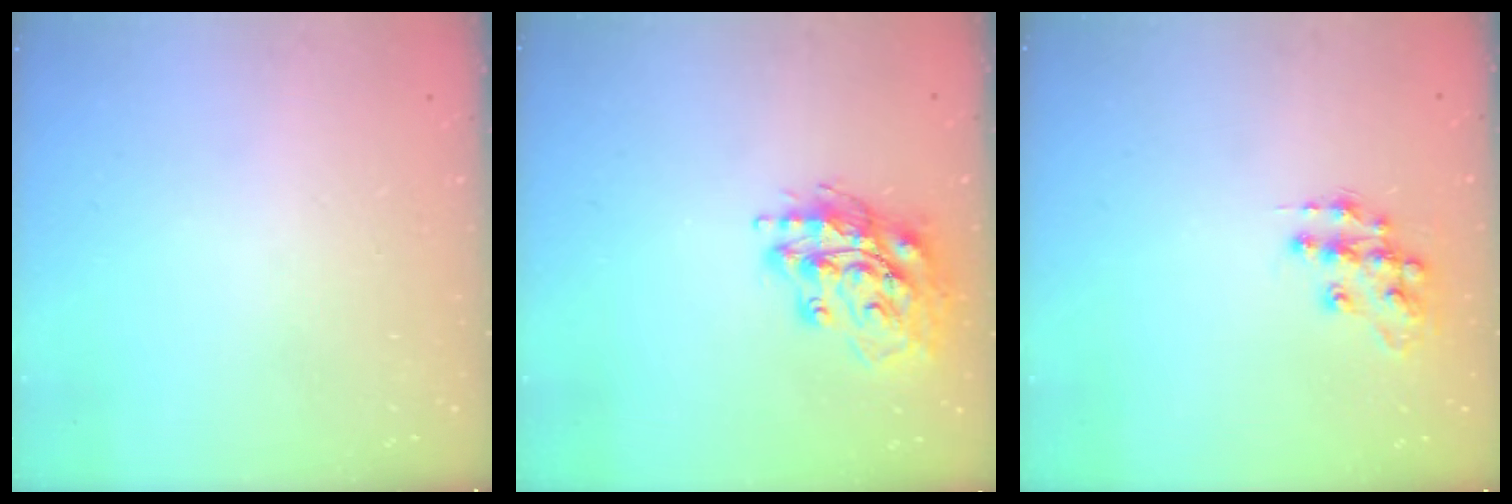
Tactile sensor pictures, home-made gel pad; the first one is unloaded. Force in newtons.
{"total": 16.9, "press": 16.7, "slide": 2.3}
{"total": 11.5, "press": 11.5, "slide": 0.7}